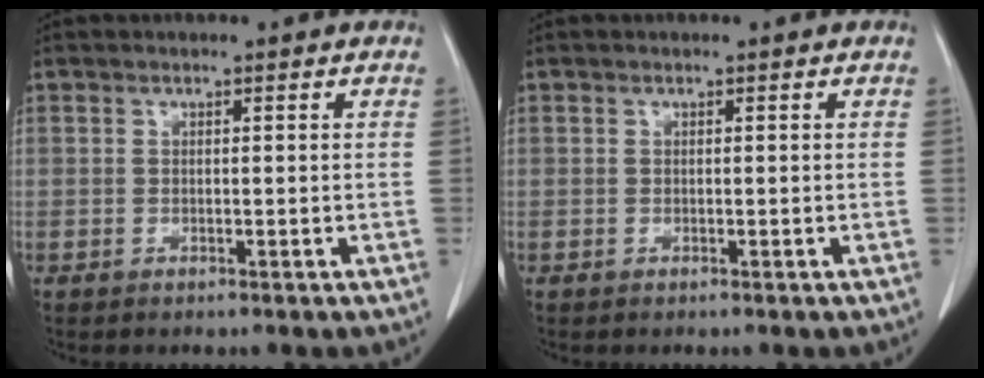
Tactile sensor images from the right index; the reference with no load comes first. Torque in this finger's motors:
{"motor_torque": [0.01, -0.01, 0.00, 0.00]}